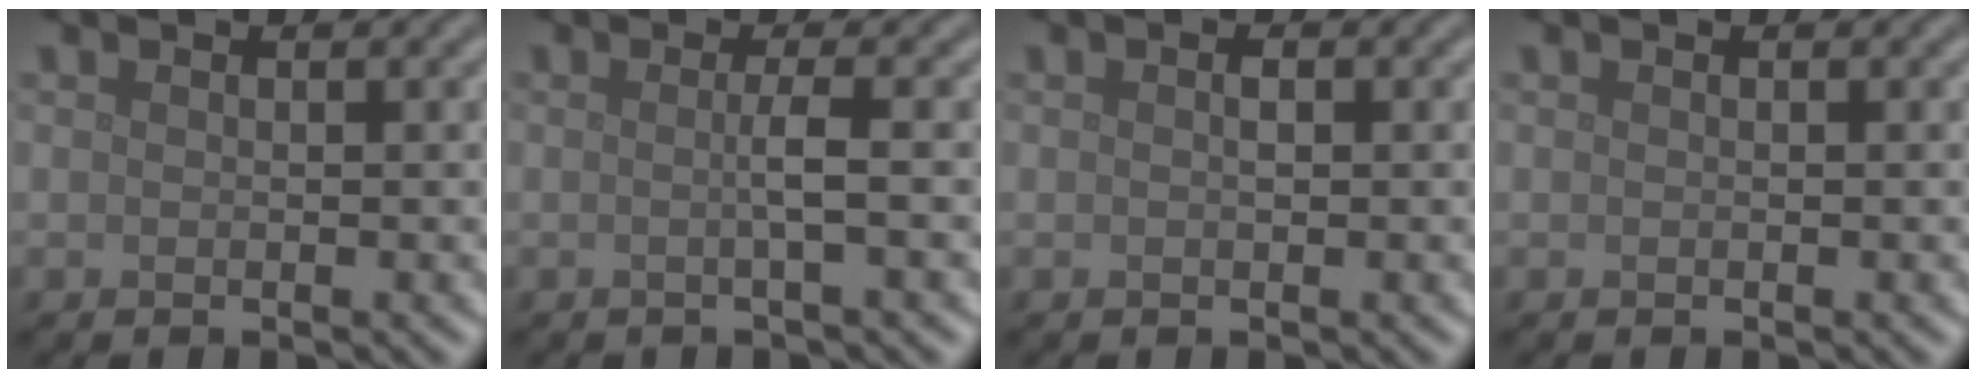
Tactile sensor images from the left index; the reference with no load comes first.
{"total": 1.9, "force": [-0.1, 0.3, 1.8], "torque": [-0.032, -0.002, -0.009]}
{"total": 0.7, "force": [0.1, 0.3, 0.6], "torque": [-0.012, 0.001, 0.002]}
{"total": 0.0}